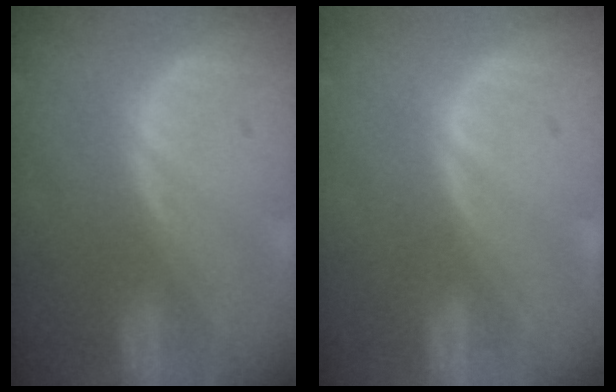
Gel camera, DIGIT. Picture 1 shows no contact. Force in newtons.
{"total": 0.0}